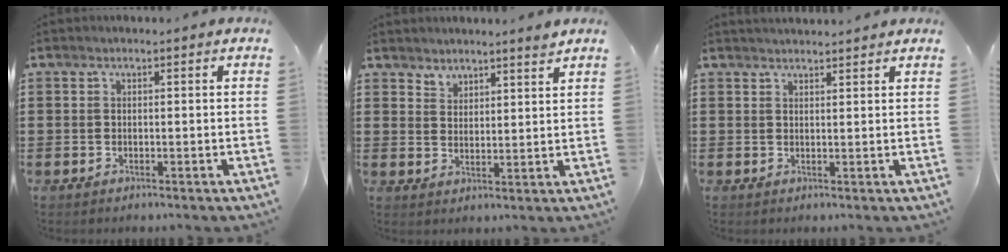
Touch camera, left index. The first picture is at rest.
{"total": 3.4, "force": [3.4, 0.6, -0.1], "torque": [-0.008, -0.008, 0.064]}
{"total": 1.5, "force": [1.5, -0.1, 0.1], "torque": [-0.005, 0.000, 0.029]}